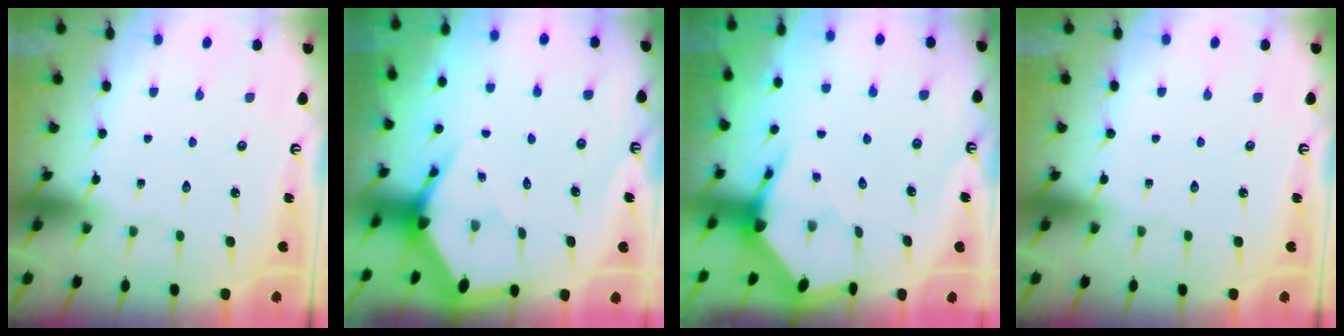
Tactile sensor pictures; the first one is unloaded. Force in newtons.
{"total": 5.2, "press": 5.1, "slide": 0.3}
{"total": 3.7, "press": 3.6, "slide": 0.4}
{"total": 0.0}